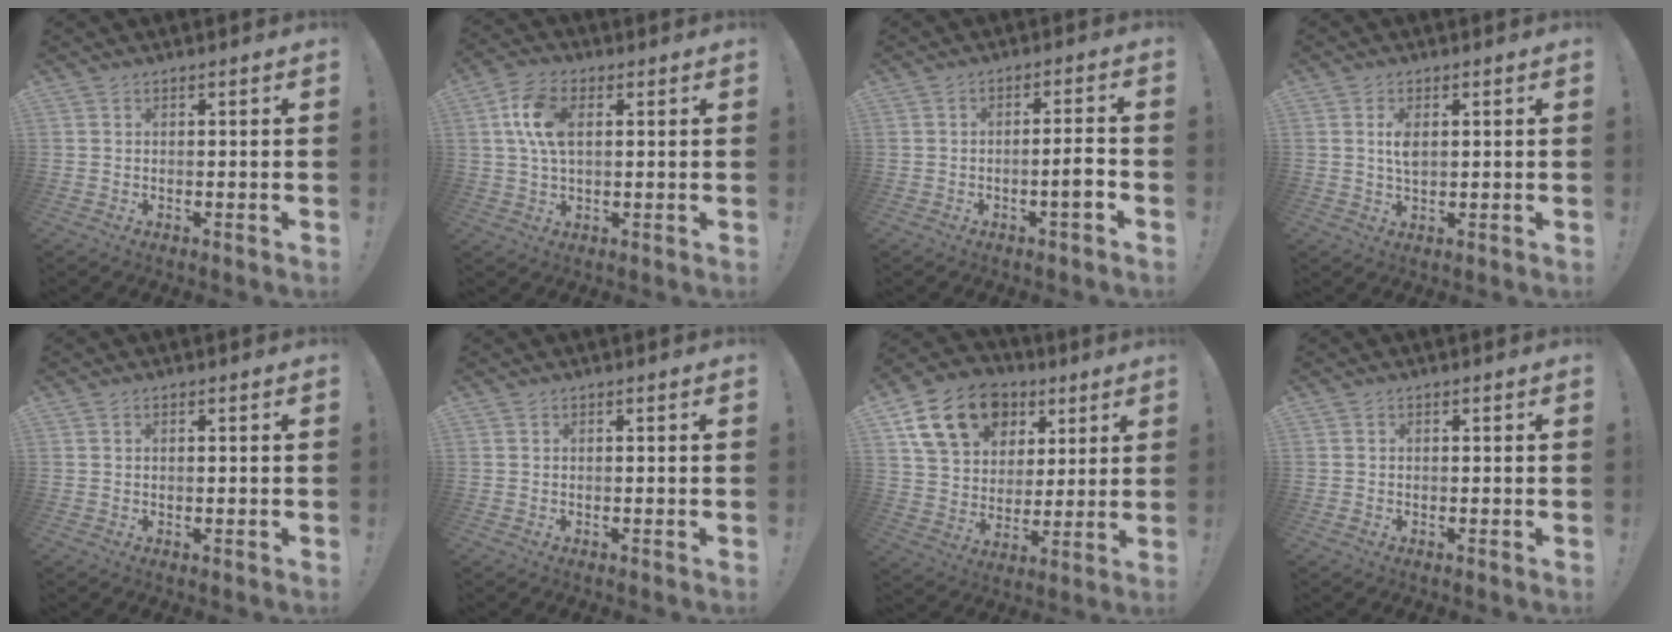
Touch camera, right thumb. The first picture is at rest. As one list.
[{"total": 10.6, "force": [2.5, 6.3, 8.1], "torque": [-0.158, 0.002, 0.045]}, {"total": 5.3, "force": [-2.0, 0.9, 4.8], "torque": [-0.067, 0.002, -0.034]}, {"total": 3.9, "force": [0.9, 1.9, 3.3], "torque": [-0.054, -0.003, 0.012]}, {"total": 0.7, "force": [0.4, 0.4, 0.4], "torque": [0.000, -0.002, 0.005]}, {"total": 0.0}, {"total": 18.5, "force": [8.9, 13.3, 9.4], "torque": [-0.146, -0.030, 0.172]}, {"total": 0.7, "force": [-0.2, 0.6, 0.2], "torque": [-0.003, 0.003, -0.004]}]